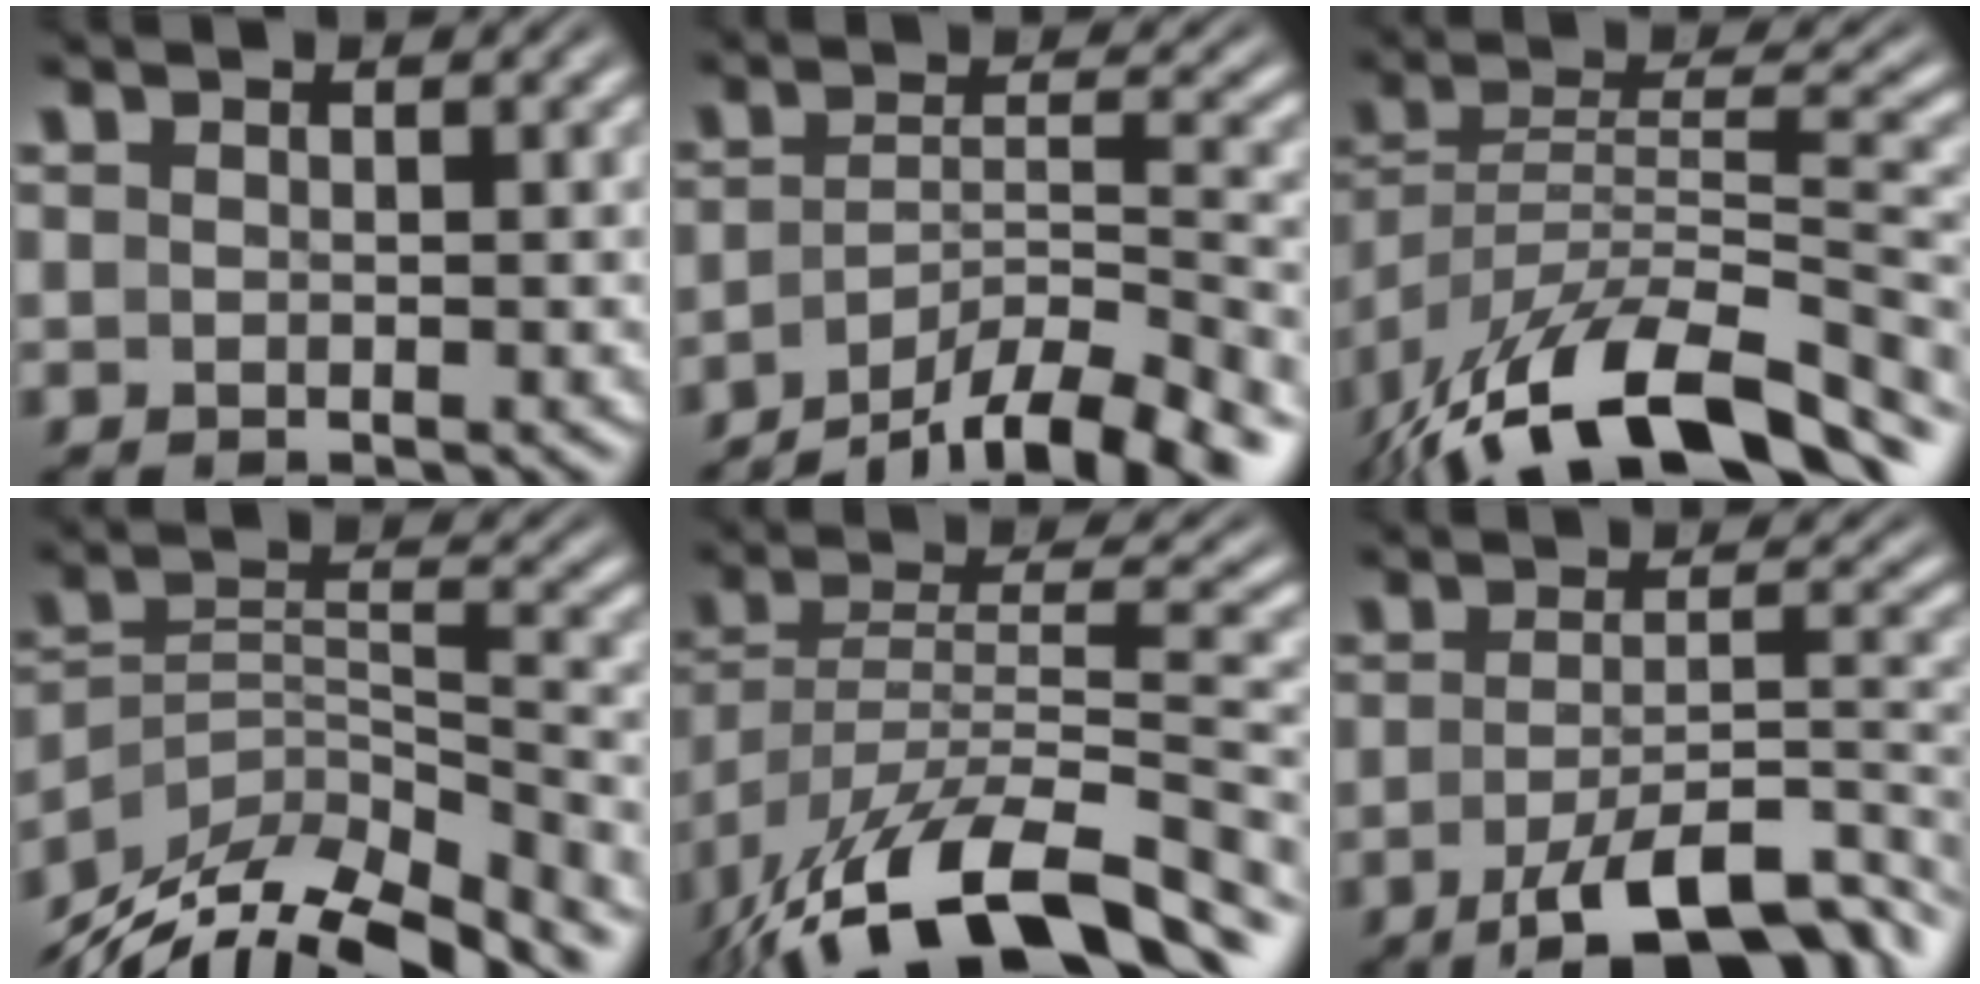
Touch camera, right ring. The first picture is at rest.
{"total": 8.8, "force": [-6.2, 3.9, 4.8], "torque": [-0.071, -0.028, -0.087]}
{"total": 10.6, "force": [-6.8, 4.4, 6.9], "torque": [-0.137, -0.041, -0.081]}
{"total": 10.0, "force": [-6.5, 5.0, 5.8], "torque": [-0.099, -0.043, -0.081]}
{"total": 10.4, "force": [-7.4, 3.4, 6.5], "torque": [-0.124, -0.039, -0.089]}
{"total": 10.1, "force": [-7.5, 2.9, 6.2], "torque": [-0.073, -0.023, -0.100]}